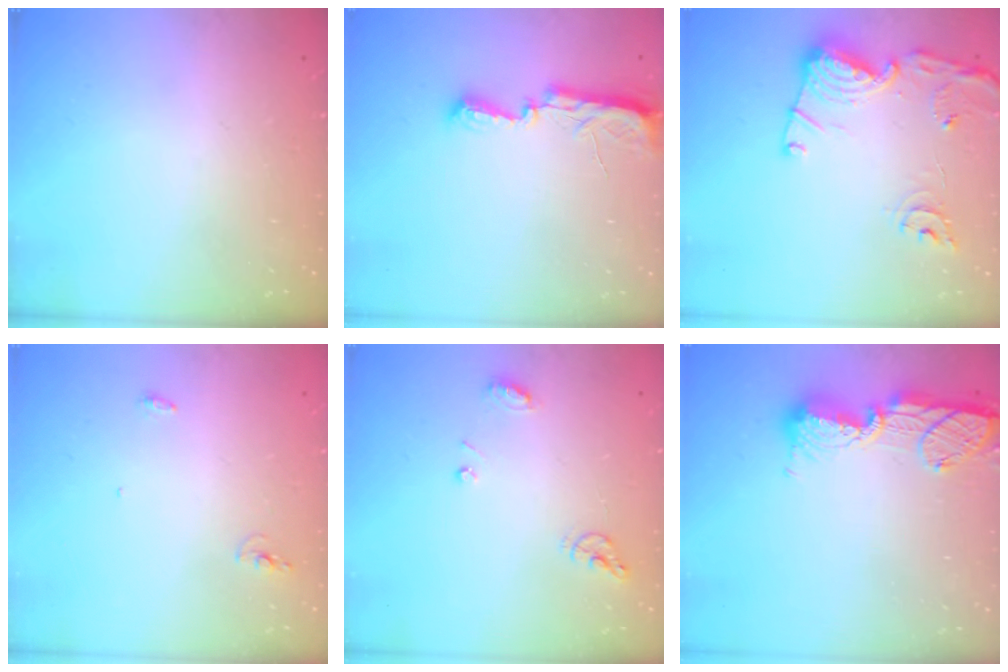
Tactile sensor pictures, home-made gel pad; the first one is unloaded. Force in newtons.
{"total": 7.7, "press": 7.7, "slide": 0.7}
{"total": 15.1, "press": 15.0, "slide": 1.6}
{"total": 7.7, "press": 4.3, "slide": 6.3}
{"total": 7.5, "press": 7.4, "slide": 0.9}
{"total": 13.9, "press": 13.8, "slide": 1.0}